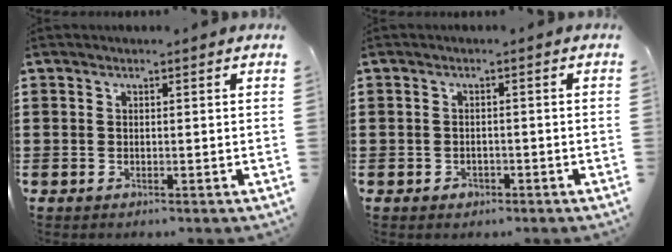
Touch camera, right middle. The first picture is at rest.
{"total": 1.0, "force": [-0.6, 0.8, 0.2], "torque": [-0.007, 0.002, -0.015]}